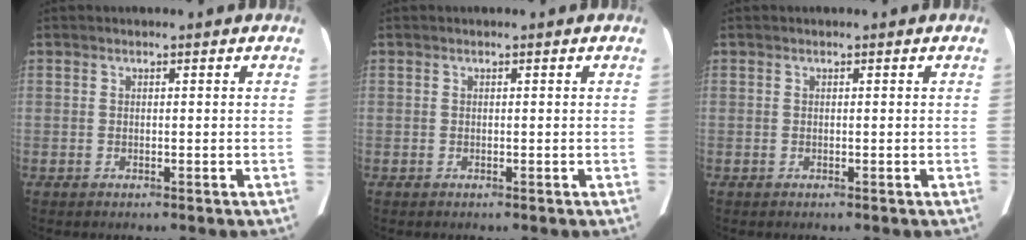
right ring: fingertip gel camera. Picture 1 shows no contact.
{"total": 0.0}
{"total": 0.0}